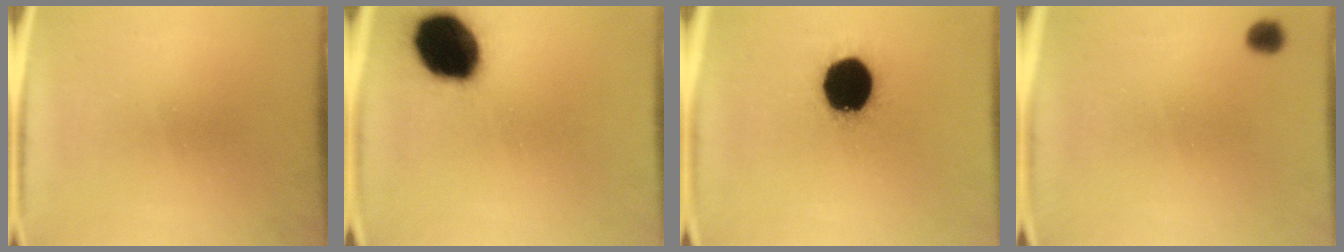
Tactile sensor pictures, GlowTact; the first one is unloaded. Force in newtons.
{"total": 19.2}
{"total": 19.9}
{"total": 2.3}